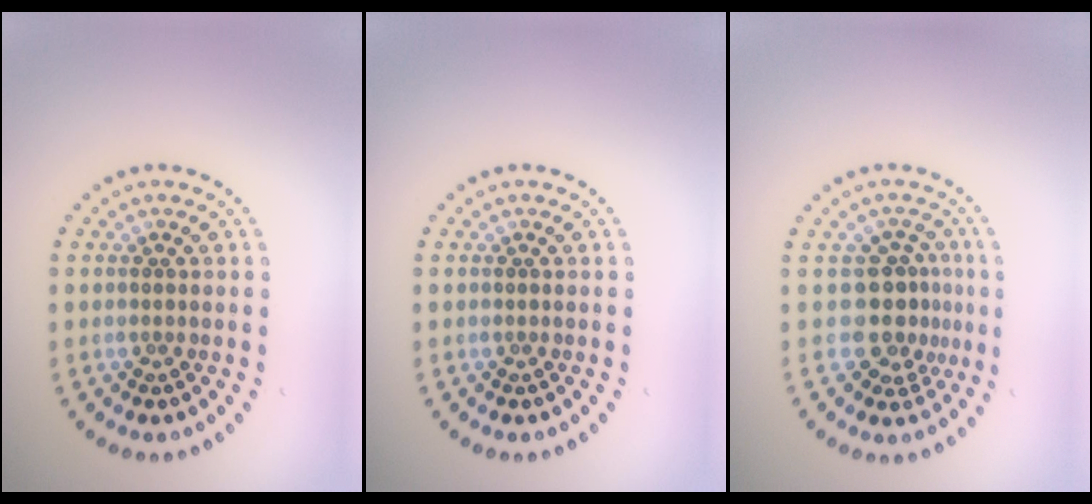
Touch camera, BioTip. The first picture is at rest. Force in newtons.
{"total": 0.0}
{"total": 3.6, "press": 2.9, "slide": 2.1}